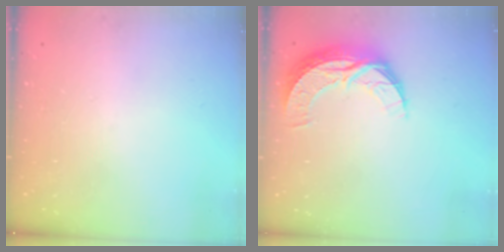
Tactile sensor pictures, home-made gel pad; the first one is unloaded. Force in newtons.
{"total": 8.9, "press": 8.9, "slide": 0.6}